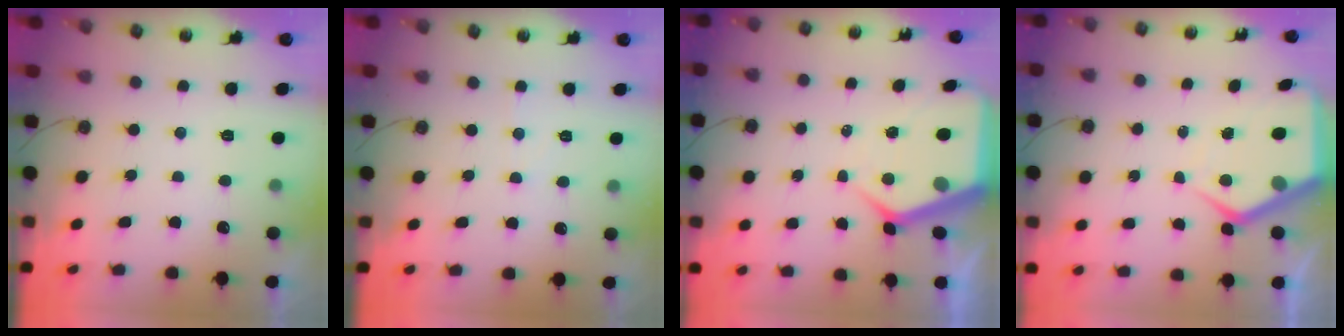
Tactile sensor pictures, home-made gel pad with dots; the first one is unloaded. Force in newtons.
{"total": 3.9, "press": 3.9, "slide": 0.6}
{"total": 7.6, "press": 7.6, "slide": 0.8}
{"total": 7.3, "press": 7.2, "slide": 0.7}